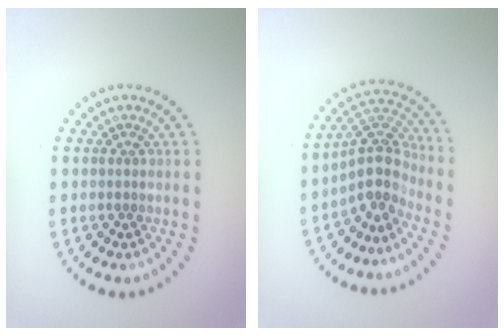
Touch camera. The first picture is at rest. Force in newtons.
{"total": 4.0, "press": 3.2, "slide": 2.3}